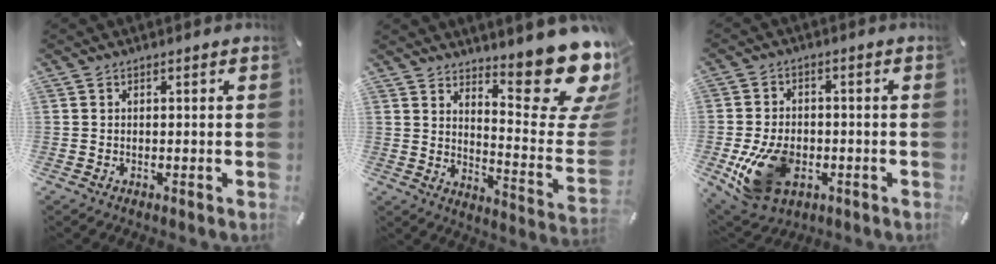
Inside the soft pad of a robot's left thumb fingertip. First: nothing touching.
{"total": 20.5, "force": [14.4, 6.4, 13.2], "torque": [-0.145, -0.130, 0.235]}
{"total": 14.1, "force": [-3.8, 10.1, 9.0], "torque": [-0.181, 0.010, -0.063]}